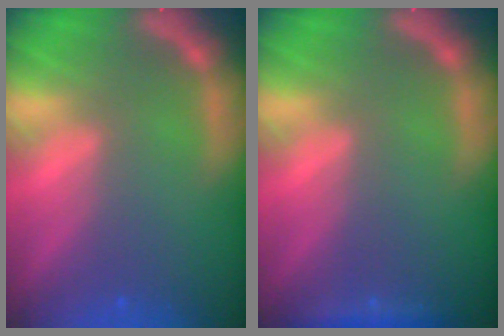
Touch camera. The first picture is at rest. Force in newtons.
{"total": 1.4}